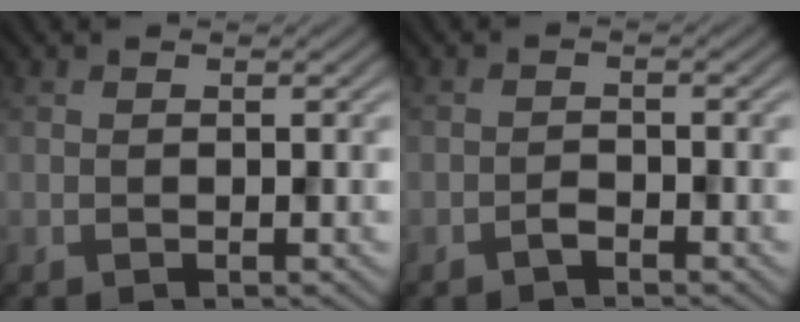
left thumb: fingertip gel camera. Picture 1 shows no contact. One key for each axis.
{"total": 1.3, "fx": -1.0, "fy": 0.4, "fz": 0.7, "tx": -0.013, "ty": 0.004, "tz": -0.022}